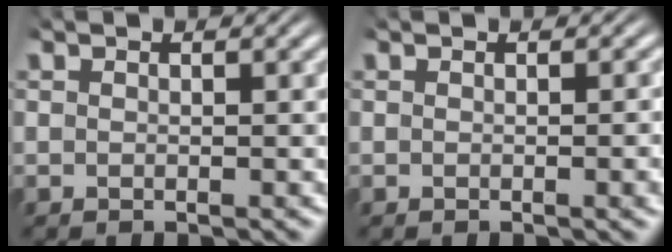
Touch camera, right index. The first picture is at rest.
{"total": 0.6, "force": [-0.2, -0.2, 0.5], "torque": [-0.005, 0.005, -0.005]}